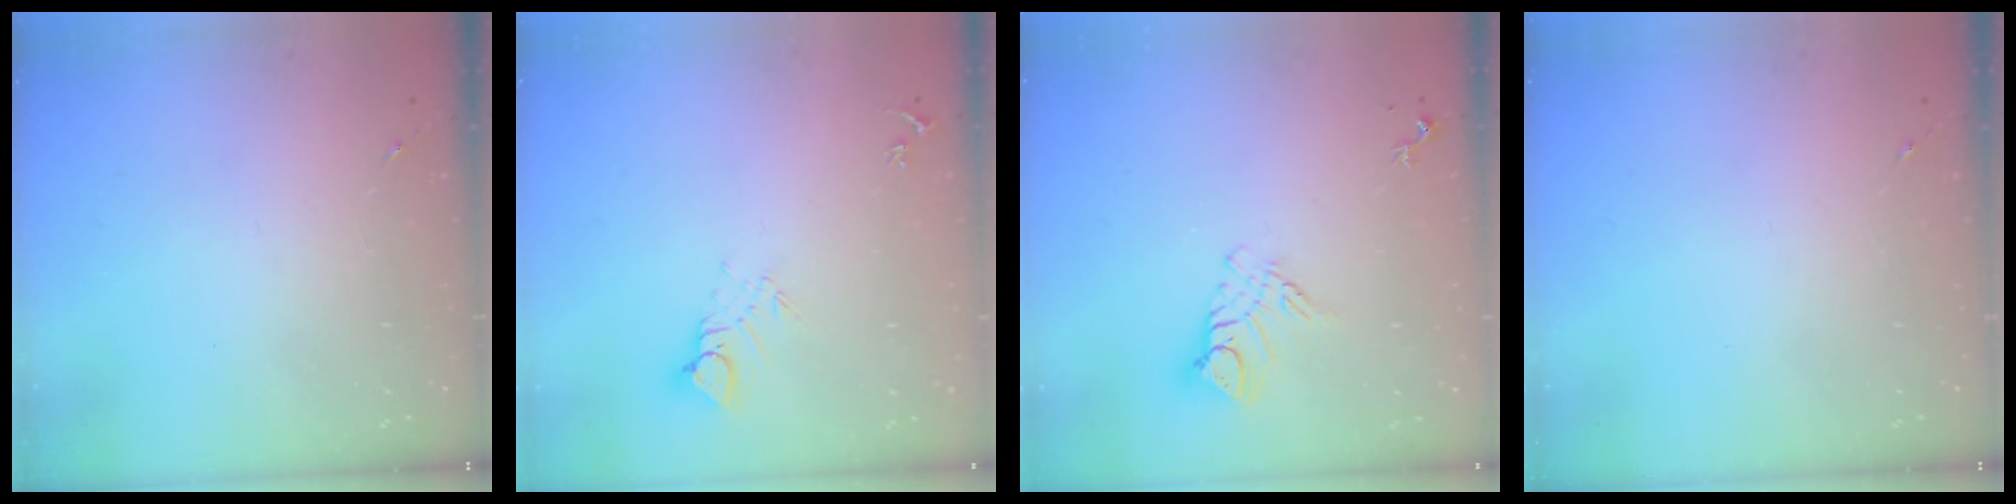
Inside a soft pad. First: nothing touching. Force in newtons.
{"total": 5.0, "press": 5.0, "slide": 0.3}
{"total": 10.2, "press": 10.1, "slide": 0.8}
{"total": 0.0}